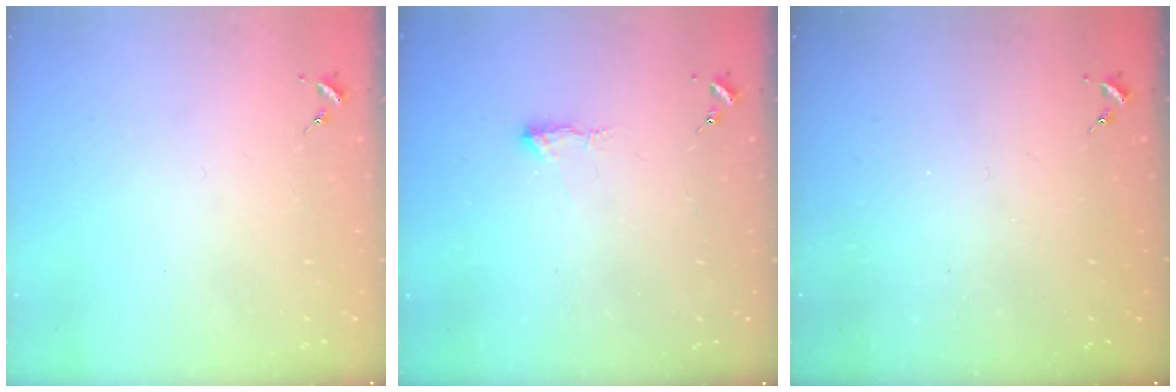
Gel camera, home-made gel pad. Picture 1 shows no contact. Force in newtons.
{"total": 5.0, "press": 4.9, "slide": 0.7}
{"total": 0.0}